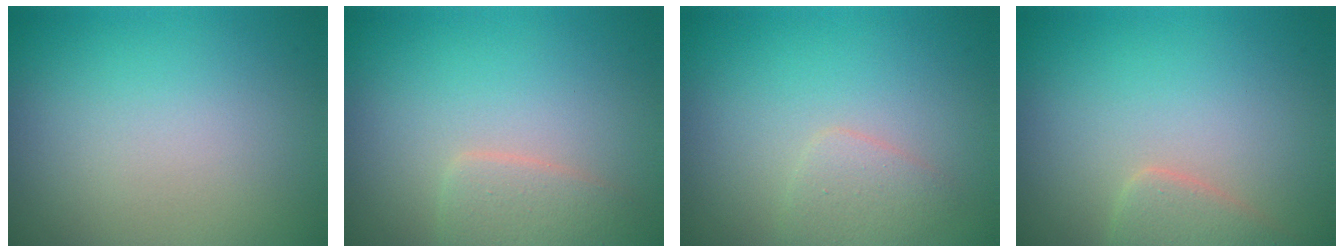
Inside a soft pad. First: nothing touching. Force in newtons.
{"total": 2.0, "press": 2.0, "slide": 0.1}
{"total": 1.6, "press": 1.6, "slide": 0.0}
{"total": 2.0, "press": 2.0, "slide": 0.2}